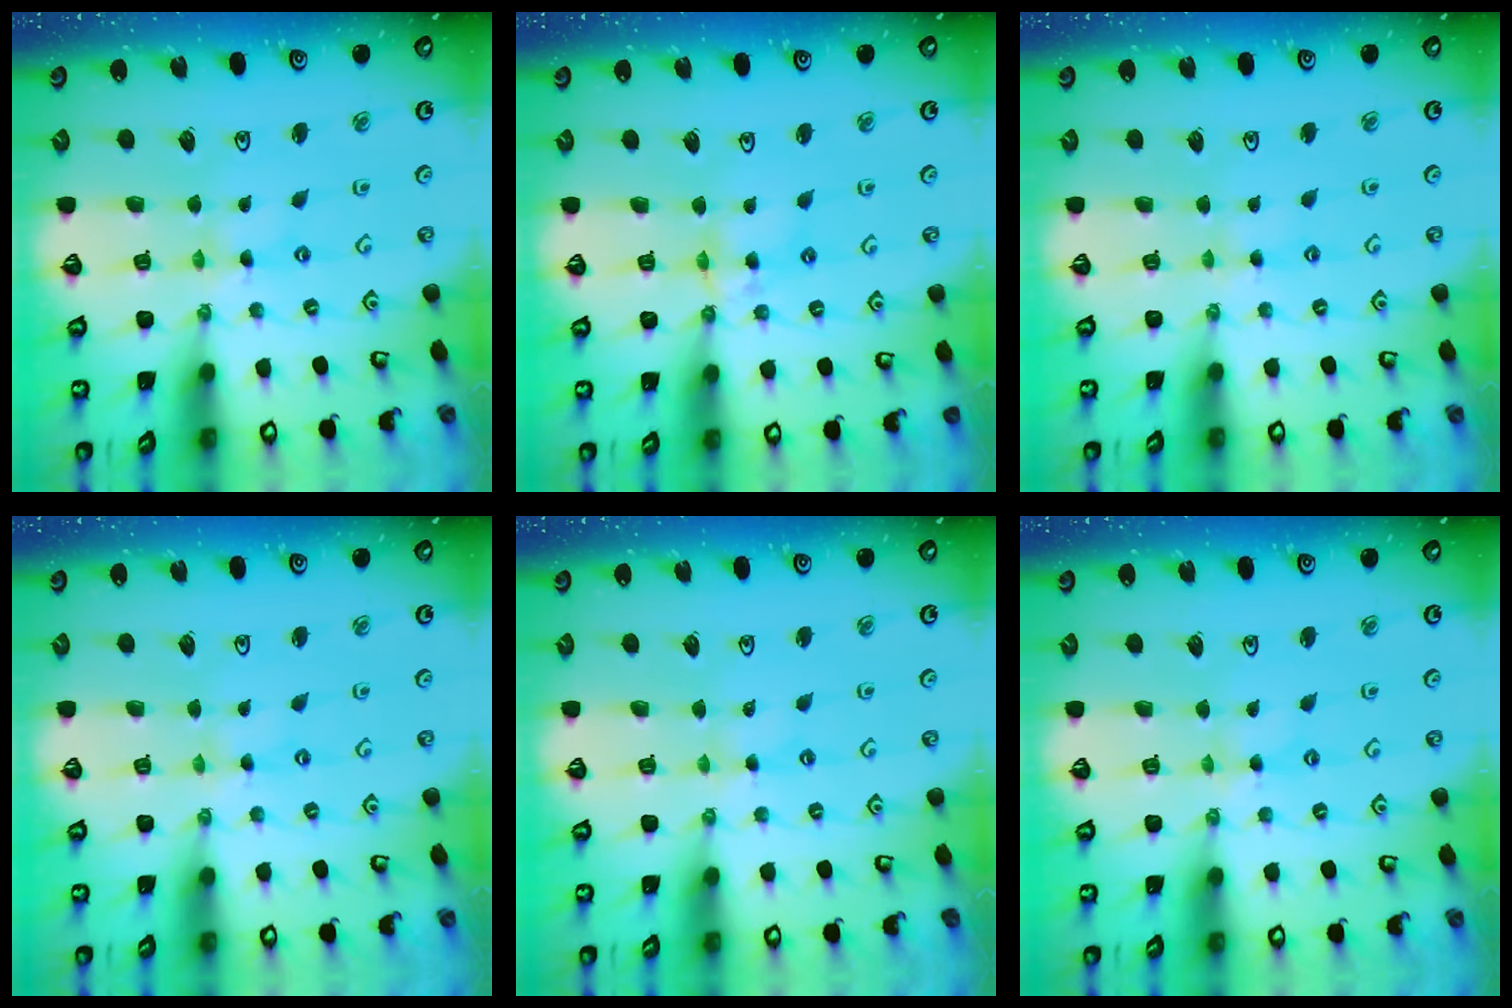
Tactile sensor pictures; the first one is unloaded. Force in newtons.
{"total": 7.0, "press": 7.0, "slide": 0.8}
{"total": 2.3, "press": 2.3, "slide": 0.4}
{"total": 0.0}
{"total": 1.0, "press": 0.9, "slide": 0.2}
{"total": 1.7, "press": 1.6, "slide": 0.3}